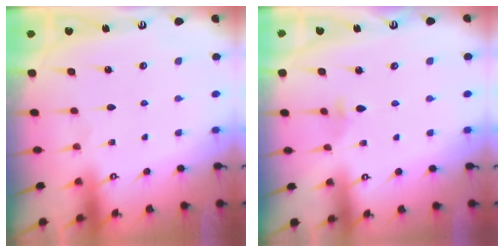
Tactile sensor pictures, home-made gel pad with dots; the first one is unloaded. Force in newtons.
{"total": 2.2, "press": 2.2, "slide": 0.5}